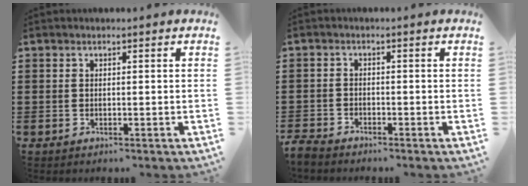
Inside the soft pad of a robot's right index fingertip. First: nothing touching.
{"total": 2.1, "force": [-2.0, 0.4, 0.2], "torque": [-0.015, -0.001, -0.045]}